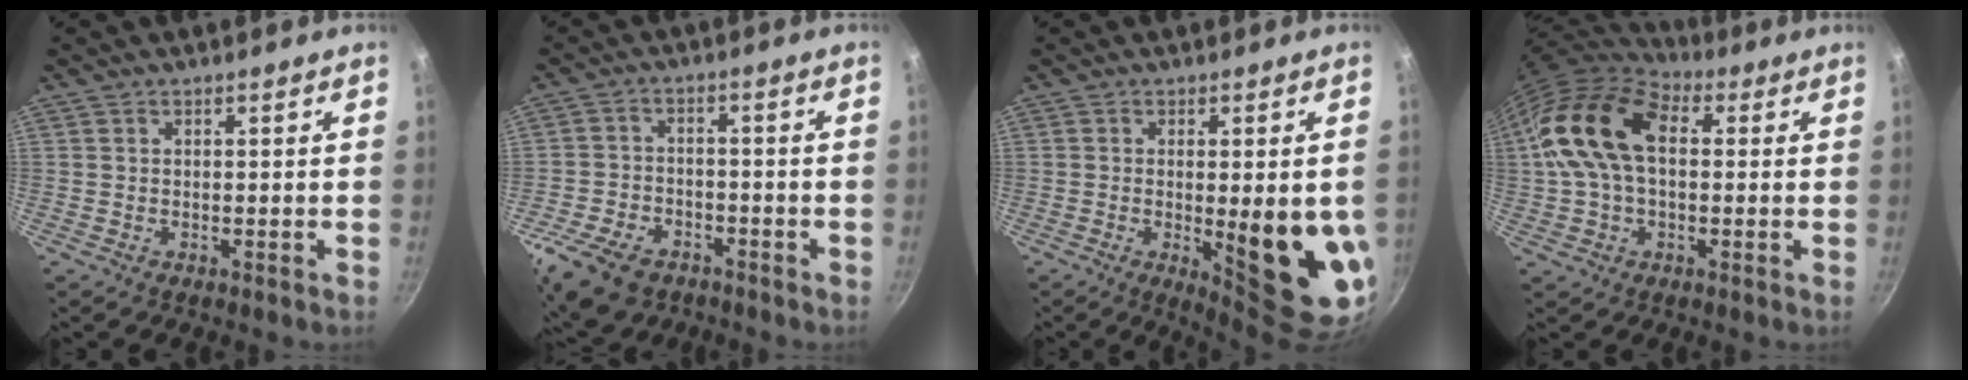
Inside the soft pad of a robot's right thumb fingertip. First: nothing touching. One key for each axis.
{"total": 12.4, "fx": -7.2, "fy": 7.7, "fz": 6.5, "tx": -0.121, "ty": 0.028, "tz": -0.129}
{"total": 14.7, "fx": -2.1, "fy": 4.0, "fz": 14.0, "tx": -0.166, "ty": -0.013, "tz": -0.013}
{"total": 17.2, "fx": 2.2, "fy": 11.1, "fz": 12.9, "tx": -0.229, "ty": 0.030, "tz": 0.022}